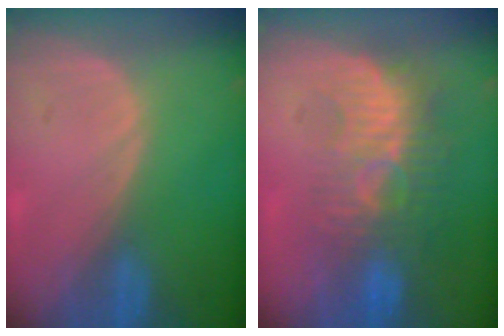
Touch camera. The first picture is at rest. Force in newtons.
{"total": 9.3, "press": 8.6, "slide": 3.7}